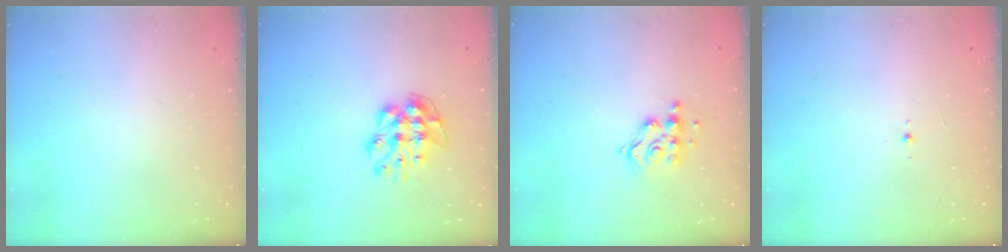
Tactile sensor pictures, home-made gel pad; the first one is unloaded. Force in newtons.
{"total": 9.5, "press": 9.4, "slide": 0.6}
{"total": 9.4, "press": 9.4, "slide": 0.3}
{"total": 2.7, "press": 2.5, "slide": 0.8}